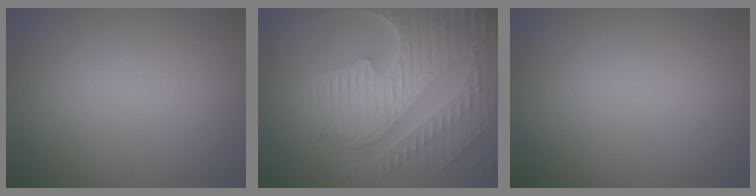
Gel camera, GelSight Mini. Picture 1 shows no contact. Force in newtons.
{"total": 9.9, "press": 6.5, "slide": 7.4}
{"total": 0.0}